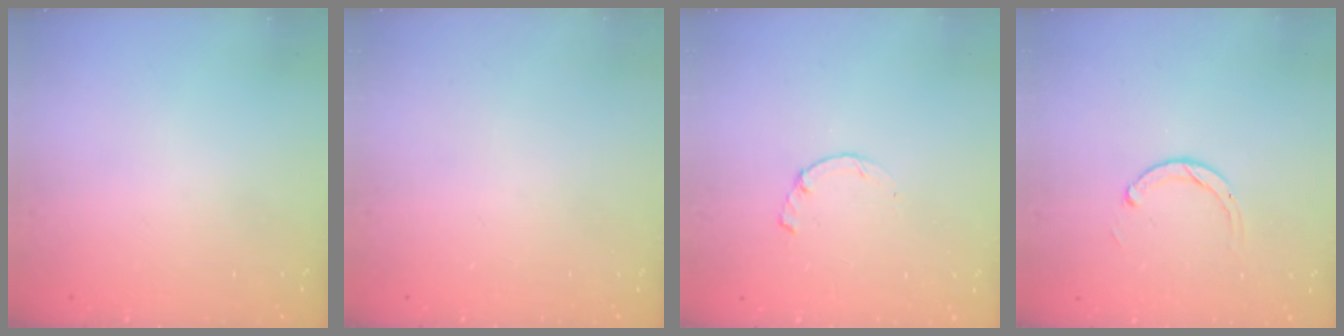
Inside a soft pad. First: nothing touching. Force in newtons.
{"total": 0.0}
{"total": 1.7, "press": 1.7, "slide": 0.3}
{"total": 2.3, "press": 2.3, "slide": 0.3}